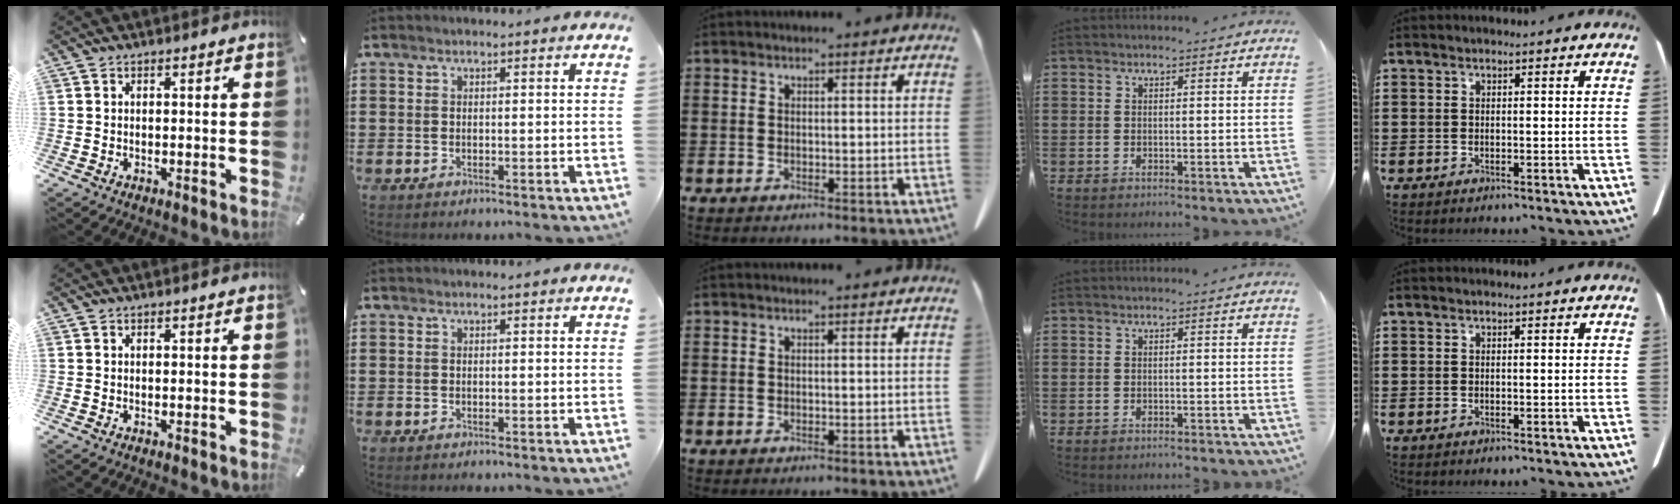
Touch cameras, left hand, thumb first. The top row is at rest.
{"ring": {"total": 0.6, "force": [-0.6, 0.0, 0.1], "torque": [-0.005, -0.002, -0.011]}}